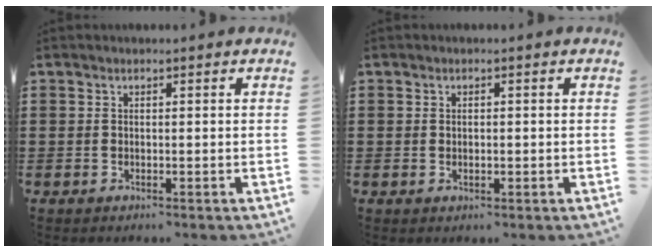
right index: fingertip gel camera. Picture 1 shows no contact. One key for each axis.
{"total": 0.8, "fx": 0.0, "fy": 0.4, "fz": 0.7, "tx": -0.015, "ty": 0.001, "tz": -0.001}